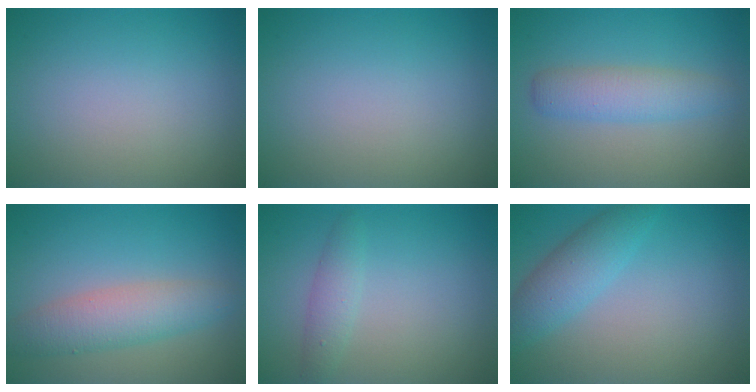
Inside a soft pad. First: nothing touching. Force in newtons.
{"total": 0.0}
{"total": 3.2, "press": 3.2, "slide": 0.1}
{"total": 4.3, "press": 4.3, "slide": 0.1}
{"total": 1.7, "press": 1.7, "slide": 0.1}
{"total": 3.5, "press": 3.5, "slide": 0.2}